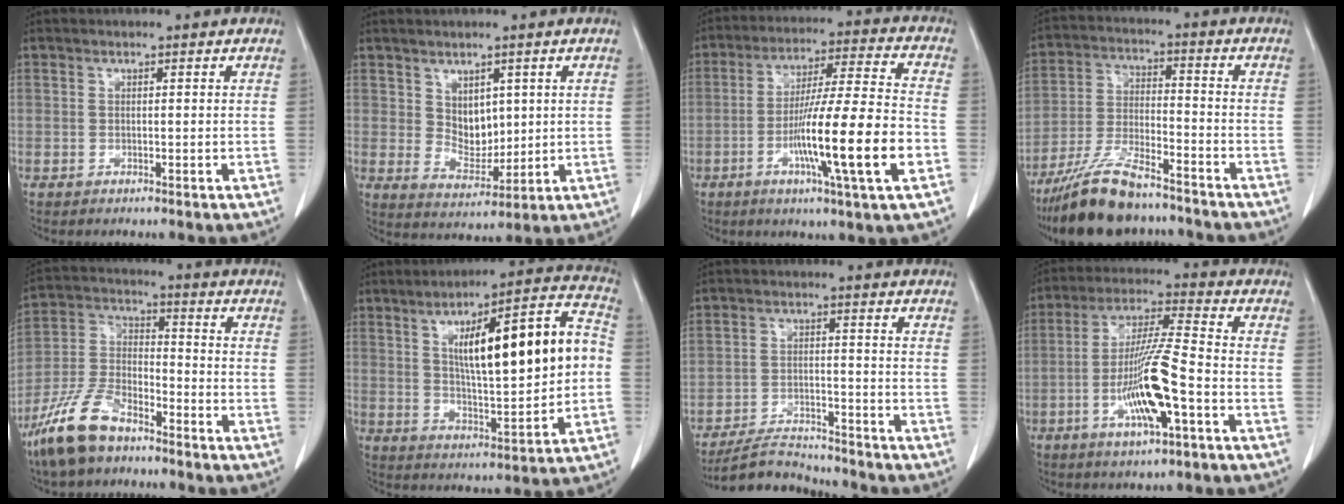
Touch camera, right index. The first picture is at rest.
{"total": 5.4, "force": [1.7, 3.6, 3.6], "torque": [-0.061, -0.003, 0.043]}
{"total": 16.5, "force": [-5.2, -0.3, 15.6], "torque": [-0.274, -0.011, -0.090]}
{"total": 13.1, "force": [-10.8, 2.6, 7.0], "torque": [-0.138, -0.015, -0.192]}
{"total": 11.9, "force": [-8.8, 4.4, 6.7], "torque": [-0.150, -0.002, -0.175]}
{"total": 18.8, "force": [2.2, 3.9, 18.3], "torque": [-0.277, 0.034, 0.040]}
{"total": 8.2, "force": [-8.0, 1.5, 0.8], "torque": [-0.010, -0.002, -0.138]}
{"total": 12.5, "force": [-4.2, 0.8, 11.8], "torque": [-0.229, -0.005, -0.077]}